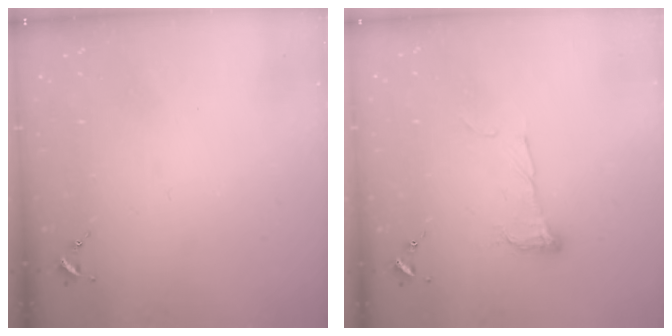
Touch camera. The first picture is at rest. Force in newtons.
{"total": 7.7, "press": 7.7, "slide": 0.1}